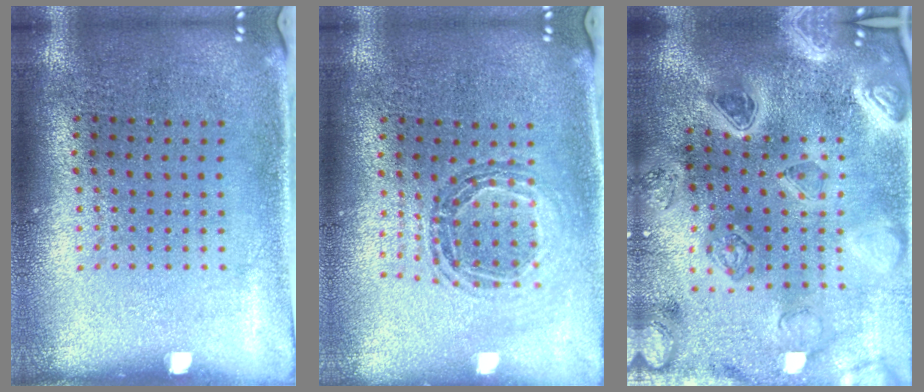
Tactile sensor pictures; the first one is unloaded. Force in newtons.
{"total": 0.9, "press": 0.9, "slide": 0.1}
{"total": 4.6, "press": 4.0, "slide": 2.2}